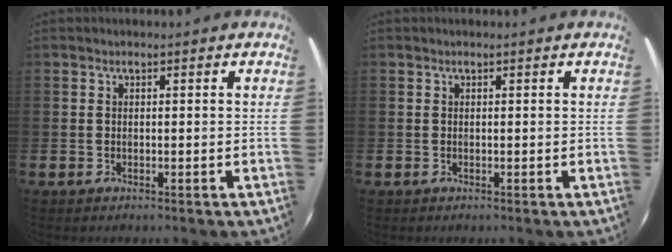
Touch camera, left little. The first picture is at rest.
{"total": 0.0}